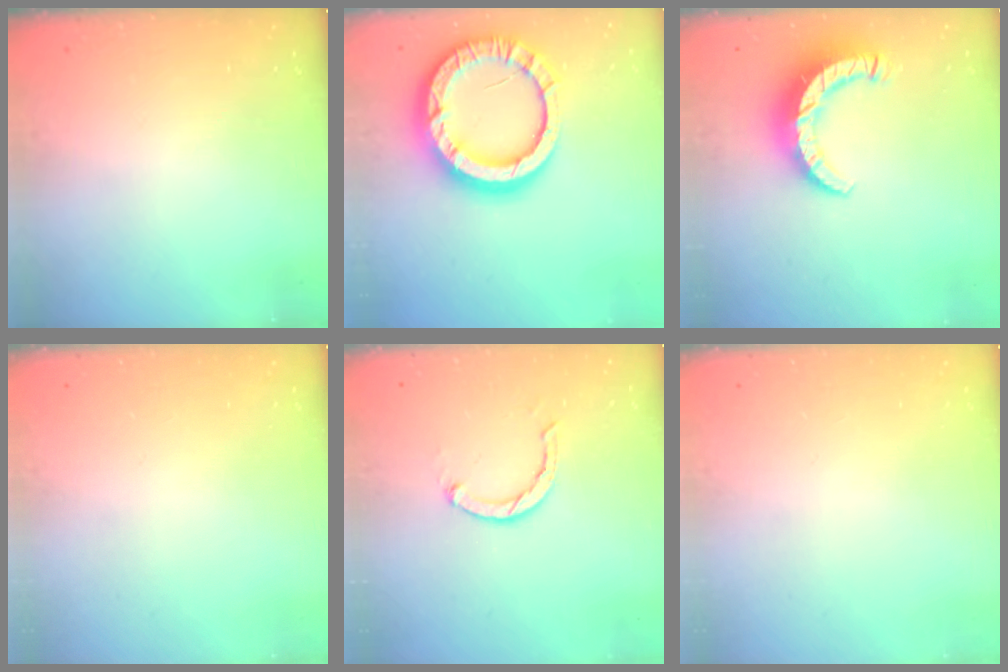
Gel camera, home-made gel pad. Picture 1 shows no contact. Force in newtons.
{"total": 20.3, "press": 20.2, "slide": 2.0}
{"total": 9.9, "press": 9.8, "slide": 0.9}
{"total": 0.0}
{"total": 2.4, "press": 2.3, "slide": 0.4}
{"total": 0.0}